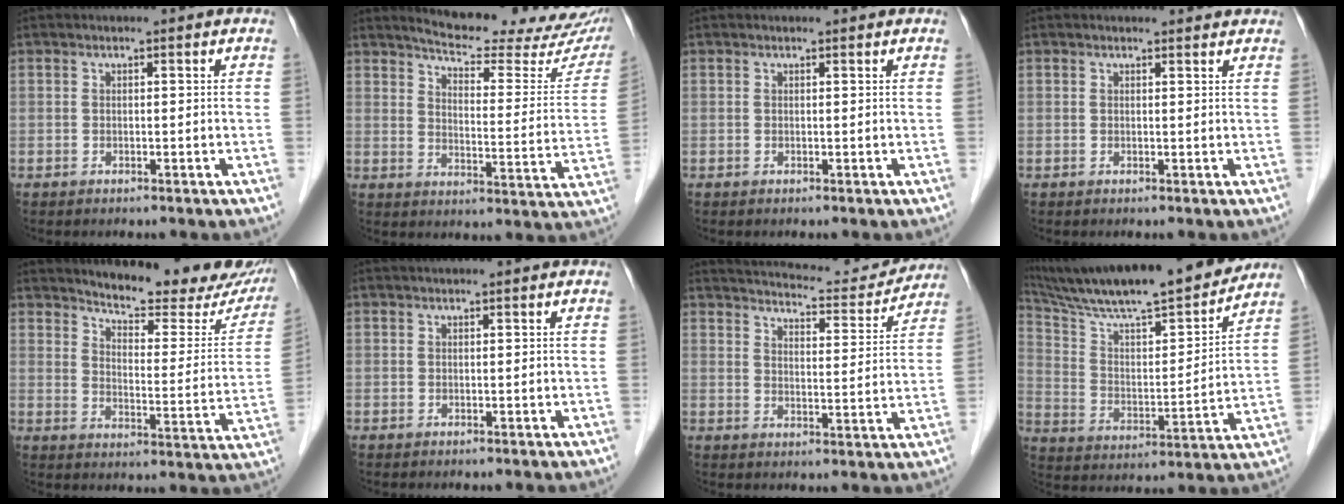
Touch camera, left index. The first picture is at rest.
{"total": 20.7, "force": [18.6, 3.6, 8.2], "torque": [-0.103, -0.058, 0.220]}
{"total": 1.0, "force": [1.0, 0.1, 0.1], "torque": [-0.010, 0.005, 0.011]}
{"total": 2.6, "force": [2.5, 0.5, 0.2], "torque": [-0.009, 0.003, 0.023]}
{"total": 19.7, "force": [17.8, 4.3, 7.5], "torque": [-0.086, -0.051, 0.213]}
{"total": 2.0, "force": [1.7, 0.1, 1.0], "torque": [-0.007, 0.025, 0.027]}
{"total": 13.7, "force": [13.2, 2.1, 3.1], "torque": [-0.042, -0.004, 0.169]}
{"total": 21.4, "force": [18.6, 1.7, 10.4], "torque": [-0.182, 0.004, 0.301]}